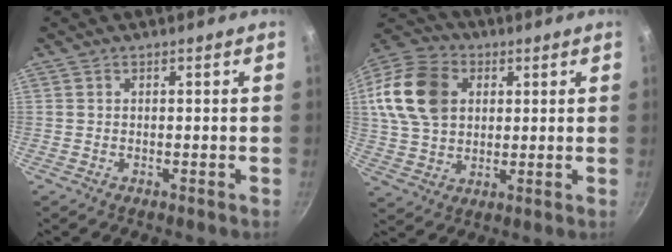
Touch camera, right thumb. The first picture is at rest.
{"total": 16.8, "force": [3.9, 12.6, 10.4], "torque": [-0.181, 0.014, 0.067]}